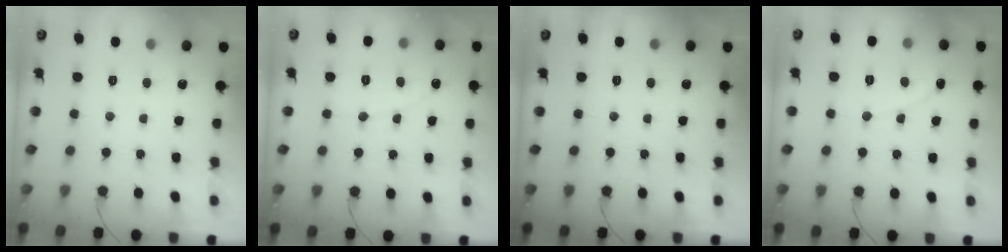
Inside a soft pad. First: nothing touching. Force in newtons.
{"total": 2.6, "press": 2.6, "slide": 0.2}
{"total": 0.0}
{"total": 0.7, "press": 0.7, "slide": 0.0}